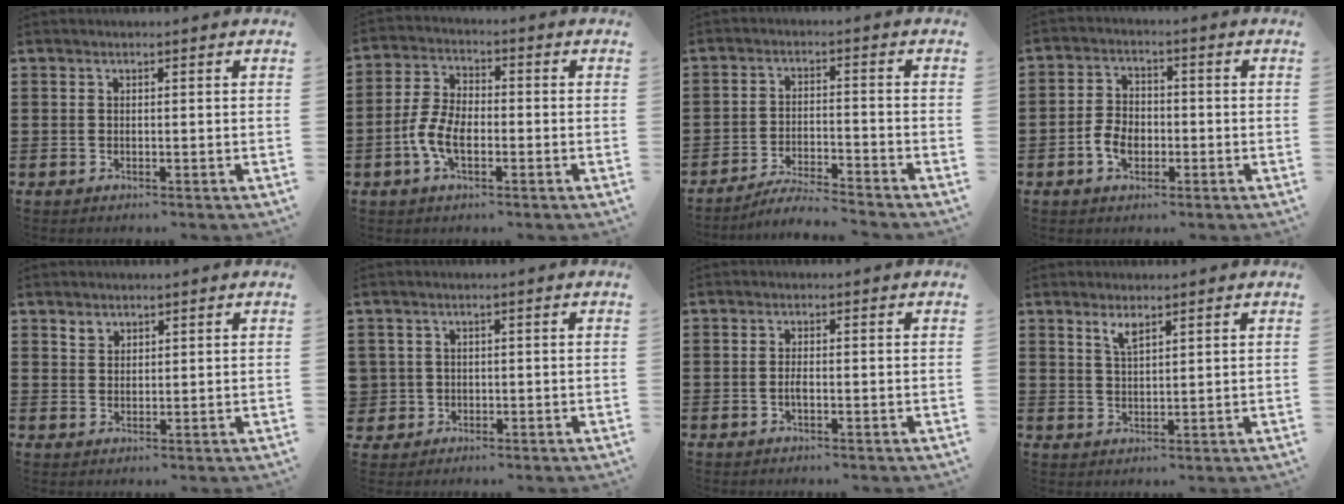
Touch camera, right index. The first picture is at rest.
{"total": 6.5, "force": [-2.2, 3.4, 5.1], "torque": [-0.128, -0.002, -0.050]}
{"total": 4.8, "force": [-4.6, -0.3, 1.1], "torque": [-0.028, -0.006, -0.094]}
{"total": 4.6, "force": [-1.7, 3.2, 2.9], "torque": [-0.069, 0.002, -0.035]}
{"total": 1.7, "force": [1.5, 1.0, 0.0], "torque": [-0.005, 0.003, 0.030]}
{"total": 2.2, "force": [-0.2, 2.2, 0.0], "torque": [-0.013, 0.007, -0.008]}
{"total": 1.5, "force": [-0.4, 0.3, 1.4], "torque": [-0.029, -0.002, -0.008]}
{"total": 2.6, "force": [1.9, 0.6, 1.6], "torque": [-0.037, 0.001, 0.035]}